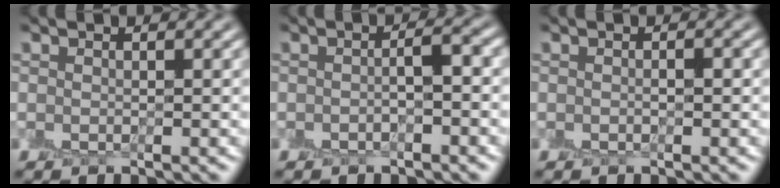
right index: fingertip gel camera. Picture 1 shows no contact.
{"total": 1.5, "force": [-0.5, 0.2, 1.3], "torque": [-0.025, 0.007, -0.012]}
{"total": 0.5, "force": [-0.1, 0.1, 0.5], "torque": [-0.008, 0.003, -0.003]}